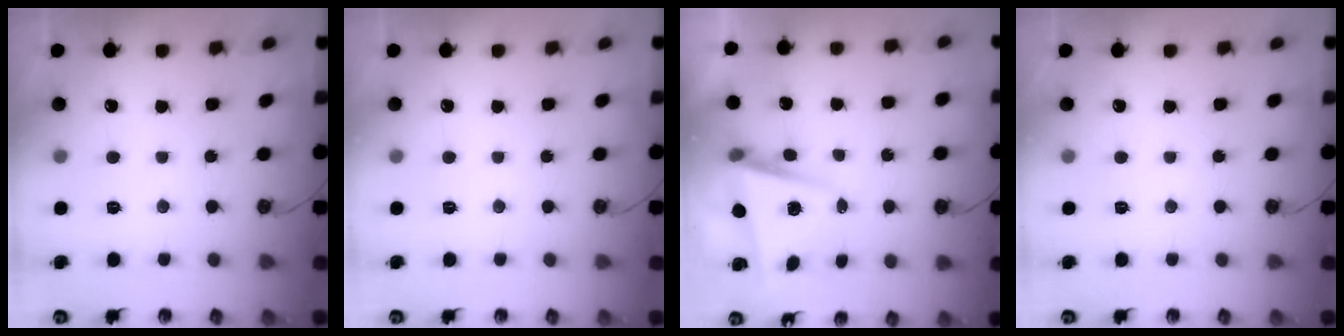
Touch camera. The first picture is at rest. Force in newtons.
{"total": 0.0}
{"total": 5.4, "press": 5.3, "slide": 1.2}
{"total": 0.0}